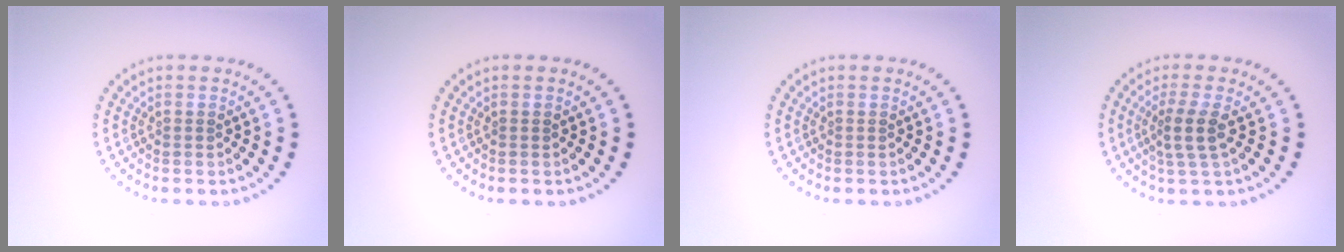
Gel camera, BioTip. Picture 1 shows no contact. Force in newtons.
{"total": 0.0}
{"total": 0.0}
{"total": 2.5, "press": 2.0, "slide": 1.5}